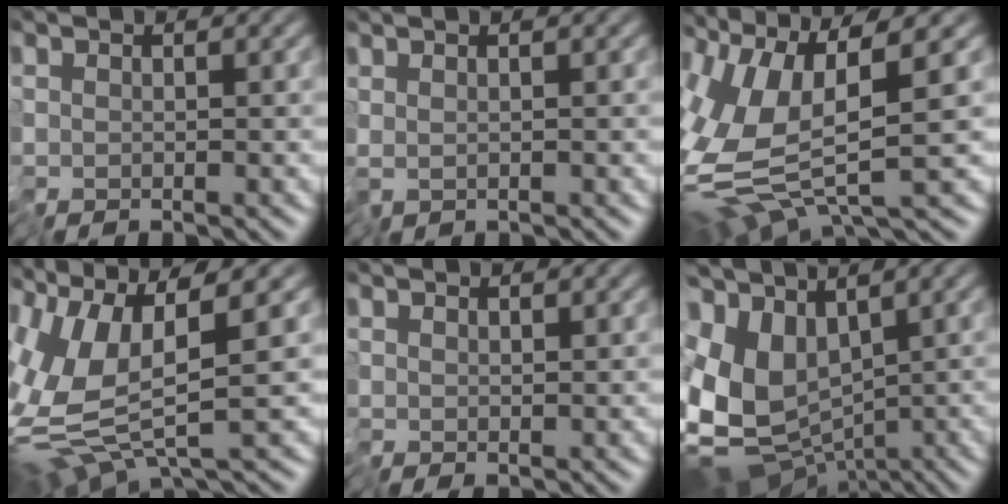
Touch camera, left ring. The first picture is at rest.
{"total": 0.8, "force": [0.6, -0.5, 0.3], "torque": [-0.005, -0.002, 0.016]}
{"total": 9.8, "force": [0.6, 2.2, 9.6], "torque": [-0.219, -0.009, 0.019]}
{"total": 9.4, "force": [1.5, 2.1, 9.1], "torque": [-0.211, -0.004, 0.036]}
{"total": 0.6, "force": [0.5, 0.1, 0.4], "torque": [-0.011, -0.001, 0.010]}
{"total": 10.0, "force": [-0.3, 6.3, 7.8], "torque": [-0.188, -0.009, 0.014]}